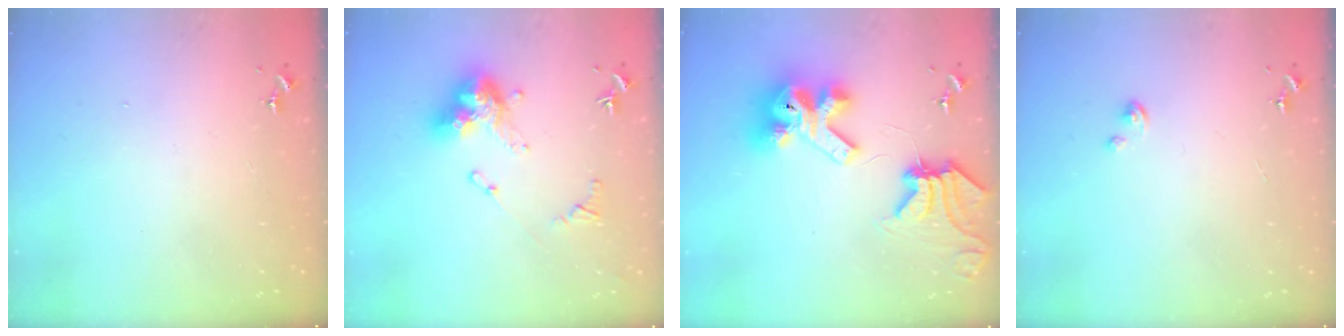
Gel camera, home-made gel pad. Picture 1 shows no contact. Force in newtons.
{"total": 13.6, "press": 13.5, "slide": 1.2}
{"total": 16.8, "press": 16.7, "slide": 2.1}
{"total": 1.8, "press": 1.8, "slide": 0.2}